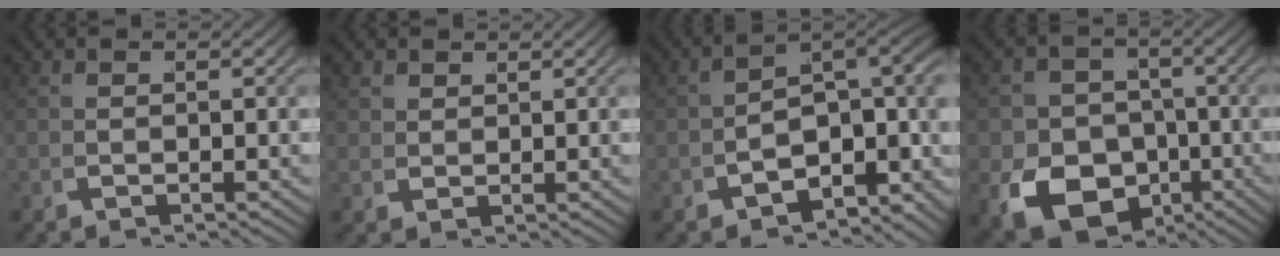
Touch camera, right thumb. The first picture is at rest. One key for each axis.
{"total": 1.7, "fx": 1.5, "fy": 0.6, "fz": 0.3, "tx": 0.004, "ty": 0.002, "tz": 0.035}
{"total": 12.2, "fx": -1.5, "fy": 8.2, "fz": 8.9, "tx": -0.138, "ty": -0.030, "tz": -0.019}
{"total": 13.8, "fx": -5.3, "fy": 10.8, "fz": 6.8, "tx": -0.136, "ty": -0.068, "tz": -0.063}